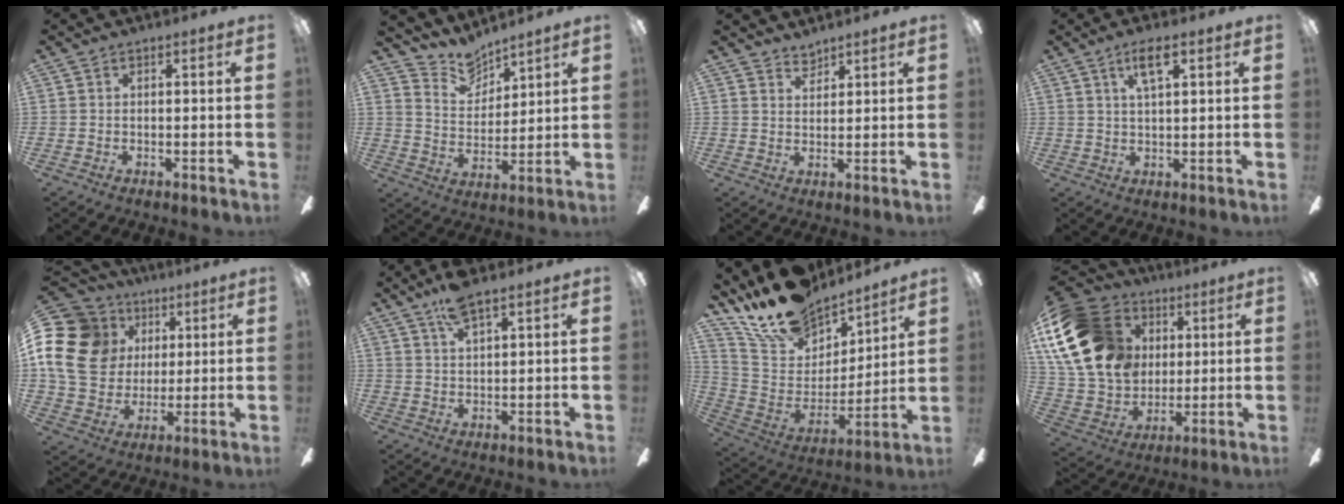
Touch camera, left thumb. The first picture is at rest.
{"total": 7.8, "force": [7.2, 2.9, 0.7], "torque": [-0.023, -0.054, 0.134]}
{"total": 3.1, "force": [3.0, 0.9, -0.1], "torque": [0.006, -0.019, 0.056]}
{"total": 5.5, "force": [2.9, 1.6, 4.4], "torque": [-0.085, 0.000, 0.047]}
{"total": 19.6, "force": [4.9, 16.3, 9.8], "torque": [-0.198, -0.003, 0.098]}
{"total": 6.8, "force": [4.9, 1.9, 4.3], "torque": [-0.086, -0.013, 0.087]}
{"total": 18.6, "force": [16.1, 7.6, 5.4], "torque": [-0.122, -0.122, 0.295]}
{"total": 23.2, "force": [6.5, 18.1, 13.1], "torque": [-0.272, -0.005, 0.127]}